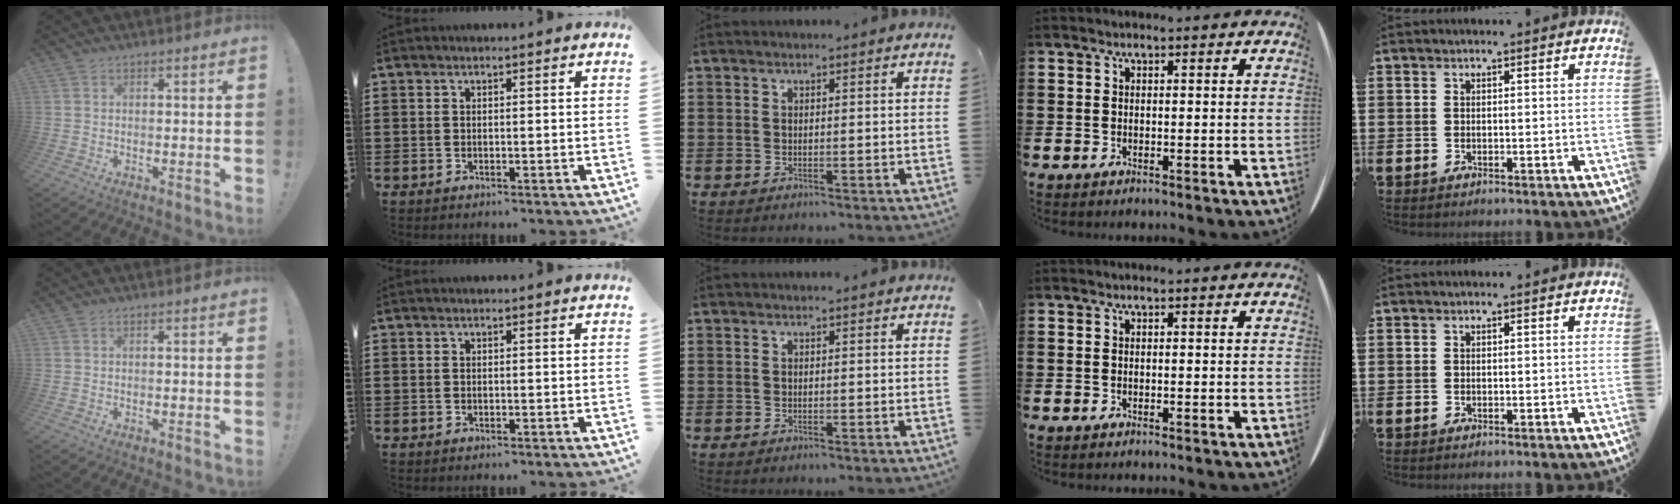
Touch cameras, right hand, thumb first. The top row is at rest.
{}